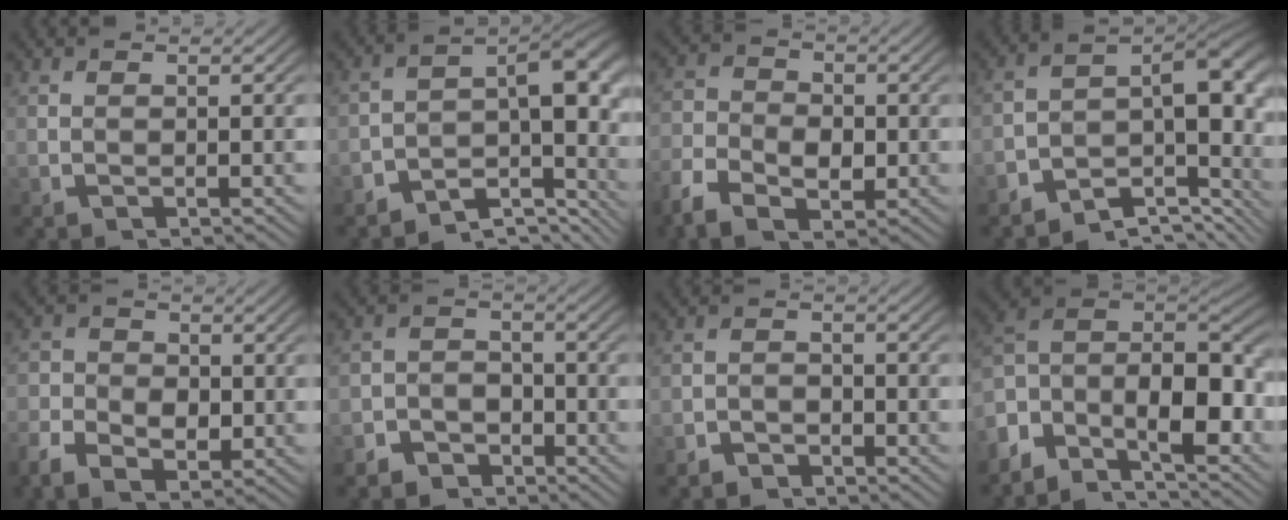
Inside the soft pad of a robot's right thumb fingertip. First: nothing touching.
{"total": 10.5, "force": [-3.9, 5.7, 7.9], "torque": [-0.103, -0.020, -0.062]}
{"total": 4.7, "force": [-1.7, 3.3, 2.9], "torque": [-0.046, -0.012, -0.032]}
{"total": 11.8, "force": [-3.8, 6.6, 9.1], "torque": [-0.130, -0.017, -0.062]}
{"total": 3.8, "force": [-1.2, 2.9, 2.1], "torque": [-0.027, -0.013, -0.024]}
{"total": 4.5, "force": [-3.3, 2.9, 0.7], "torque": [0.011, -0.020, -0.055]}
{"total": 2.5, "force": [-2.3, 1.1, 0.0], "torque": [0.007, -0.011, -0.040]}
{"total": 13.5, "force": [0.6, 8.8, 10.2], "torque": [-0.209, -0.021, 0.012]}